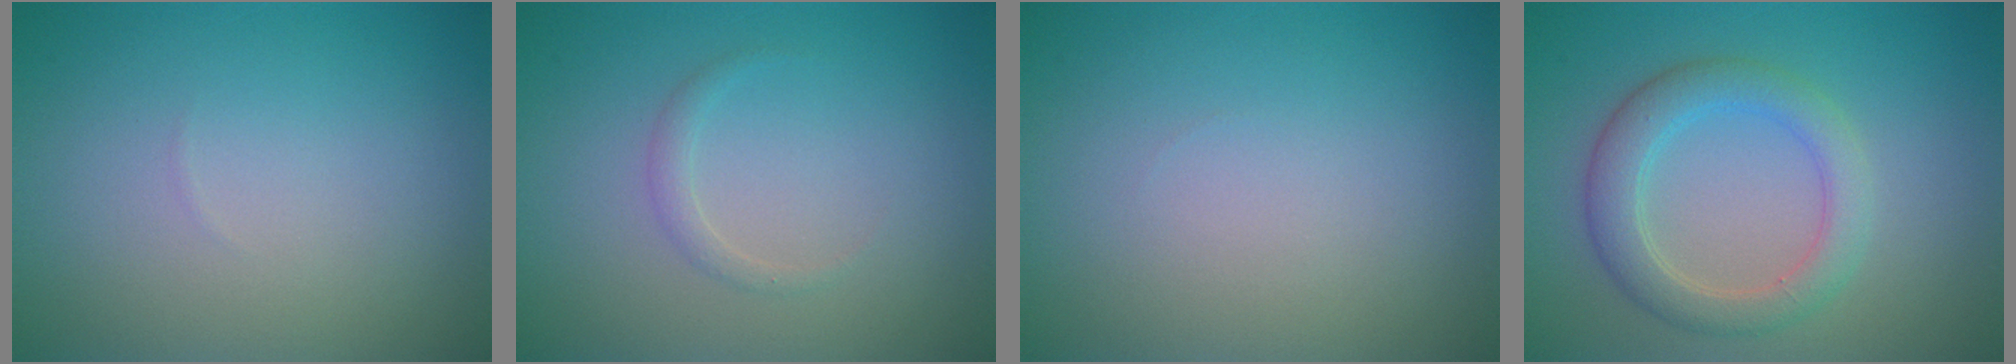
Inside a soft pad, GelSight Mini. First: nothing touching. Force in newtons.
{"total": 1.0, "press": 1.0, "slide": 0.0}
{"total": 0.0}
{"total": 3.8, "press": 3.8, "slide": 0.2}